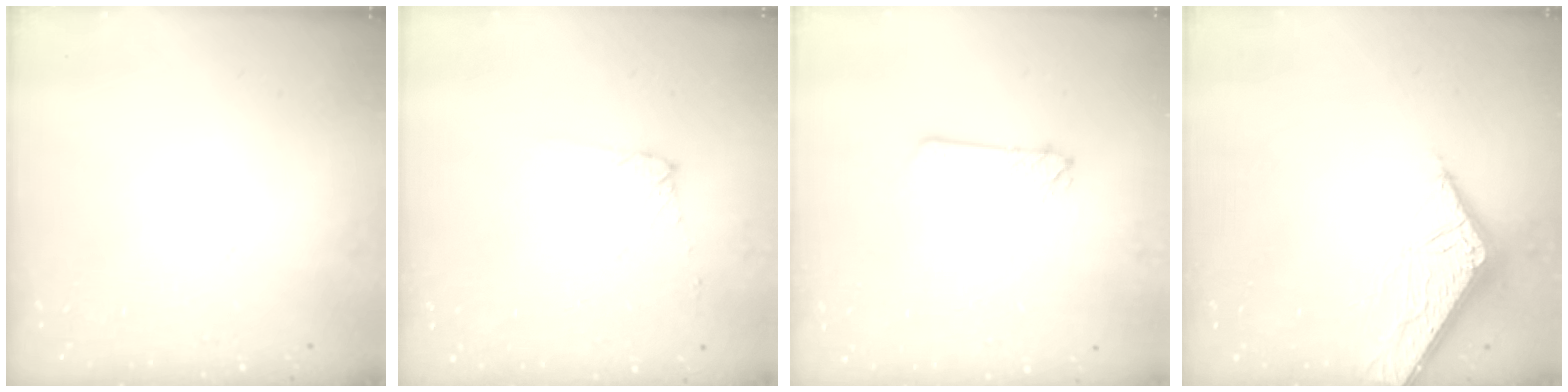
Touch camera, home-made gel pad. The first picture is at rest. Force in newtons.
{"total": 5.1, "press": 5.1, "slide": 0.8}
{"total": 3.3, "press": 3.2, "slide": 0.5}
{"total": 7.0, "press": 6.9, "slide": 0.4}